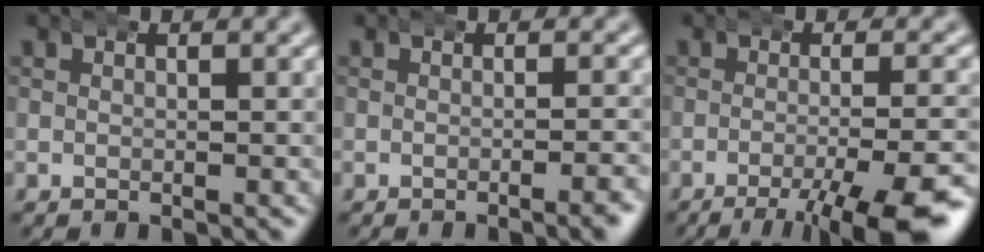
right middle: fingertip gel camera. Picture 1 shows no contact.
{"total": 1.4, "force": [-0.9, -0.2, 1.0], "torque": [-0.016, 0.007, -0.019]}
{"total": 8.1, "force": [-5.4, 2.0, 5.8], "torque": [-0.073, -0.013, -0.076]}